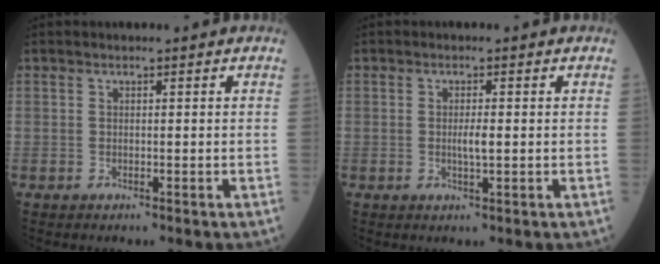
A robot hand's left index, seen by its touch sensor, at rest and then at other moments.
{"total": 2.0, "force": [-0.1, 0.3, 2.0], "torque": [-0.040, -0.002, 0.001]}